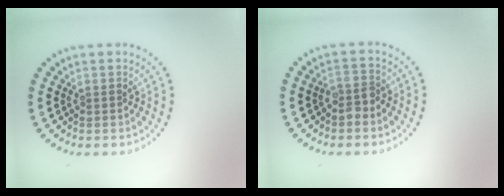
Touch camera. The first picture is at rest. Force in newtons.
{"total": 1.7, "press": 1.6, "slide": 0.6}